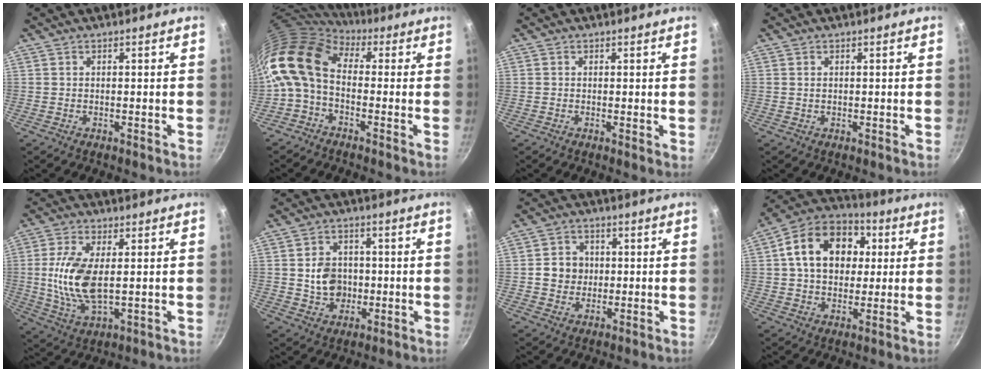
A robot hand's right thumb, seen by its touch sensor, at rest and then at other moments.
{"total": 12.8, "force": [0.5, 8.5, 9.5], "torque": [-0.180, 0.025, -0.012]}
{"total": 0.7, "force": [0.2, 0.2, 0.7], "torque": [-0.010, -0.008, -0.001]}
{"total": 0.7, "force": [0.2, 0.5, 0.4], "torque": [-0.005, 0.002, 0.004]}
{"total": 12.0, "force": [0.8, 5.8, 10.5], "torque": [-0.208, -0.008, 0.018]}
{"total": 7.7, "force": [-0.1, 6.6, 4.0], "torque": [-0.038, 0.009, 0.001]}
{"total": 5.6, "force": [0.2, 5.2, 2.2], "torque": [-0.007, 0.005, -0.004]}
{"total": 17.3, "force": [3.5, 12.8, 11.0], "torque": [-0.154, 0.025, 0.043]}